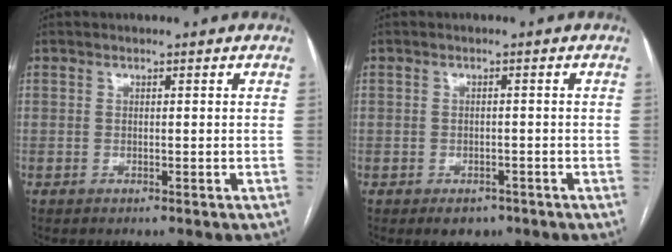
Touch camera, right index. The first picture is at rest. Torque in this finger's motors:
{"motor_torque": [-0.12, 0.00, -0.21, -0.09]}